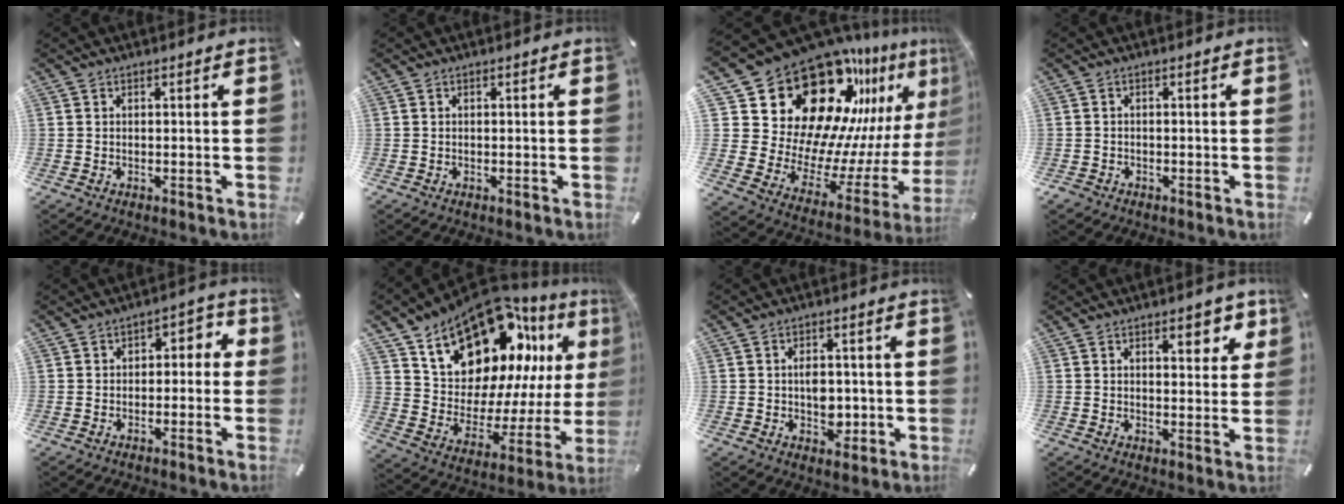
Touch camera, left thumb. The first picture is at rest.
{"total": 0.0}
{"total": 30.4, "force": [19.0, 17.6, 15.8], "torque": [-0.241, -0.184, 0.369]}
{"total": 1.4, "force": [-0.9, 1.1, 0.4], "torque": [-0.007, 0.004, -0.020]}
{"total": 4.0, "force": [-1.2, 3.0, 2.4], "torque": [-0.032, 0.015, -0.030]}
{"total": 21.3, "force": [14.8, 12.0, 9.6], "torque": [-0.140, -0.110, 0.266]}
{"total": 5.8, "force": [-0.8, 4.4, 3.7], "torque": [-0.034, -0.003, -0.016]}
{"total": 6.6, "force": [3.5, 3.1, 4.6], "torque": [-0.050, -0.012, 0.053]}